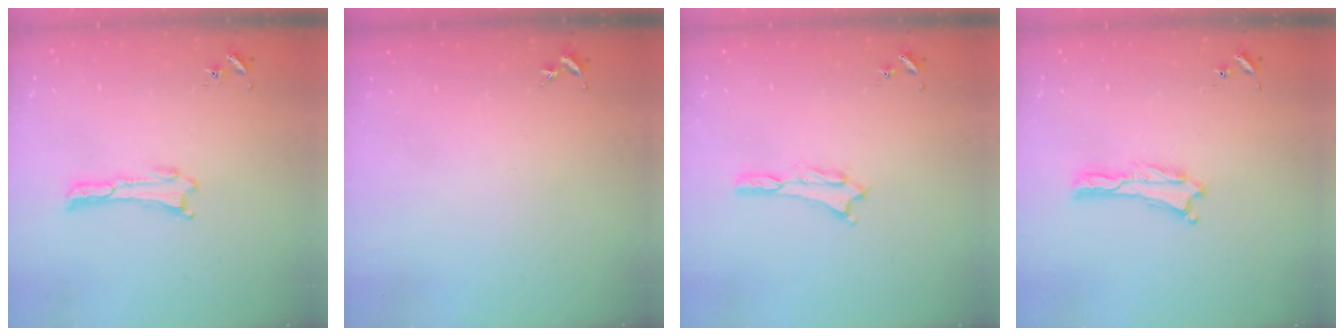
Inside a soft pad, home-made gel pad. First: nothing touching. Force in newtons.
{"total": 0.0}
{"total": 0.7, "press": 0.7, "slide": 0.3}
{"total": 0.0}